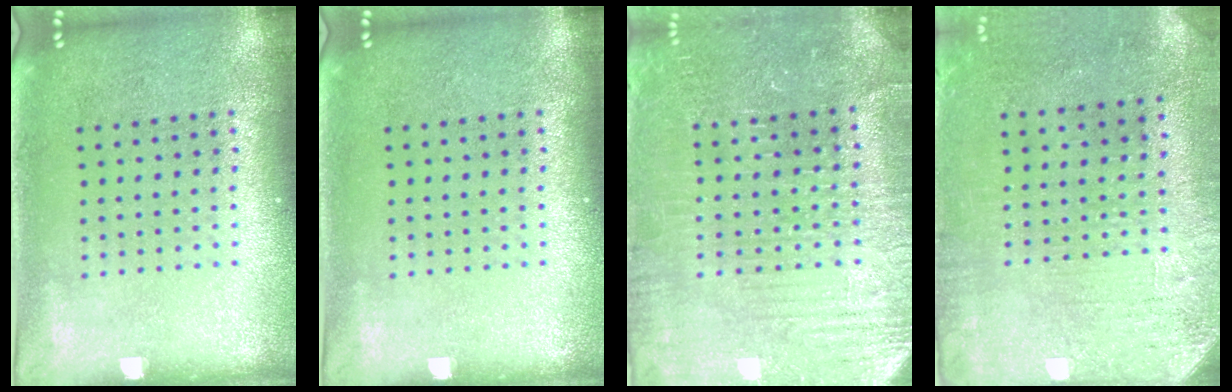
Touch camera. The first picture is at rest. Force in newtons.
{"total": 0.0}
{"total": 3.7, "press": 3.6, "slide": 0.7}
{"total": 3.1, "press": 2.5, "slide": 1.8}